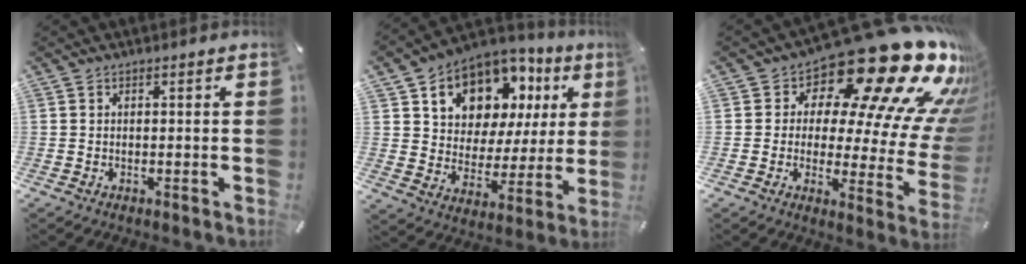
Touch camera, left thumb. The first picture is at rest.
{"total": 11.5, "force": [7.3, 8.3, 3.1], "torque": [-0.060, -0.066, 0.131]}
{"total": 24.4, "force": [16.1, 9.6, 15.6], "torque": [-0.208, -0.137, 0.273]}